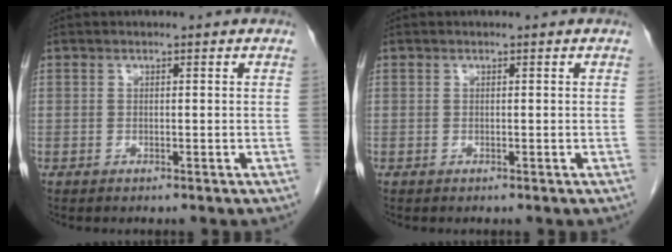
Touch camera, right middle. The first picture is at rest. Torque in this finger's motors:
{"motor_torque": [0.00, -0.01, 0.00, -0.01]}